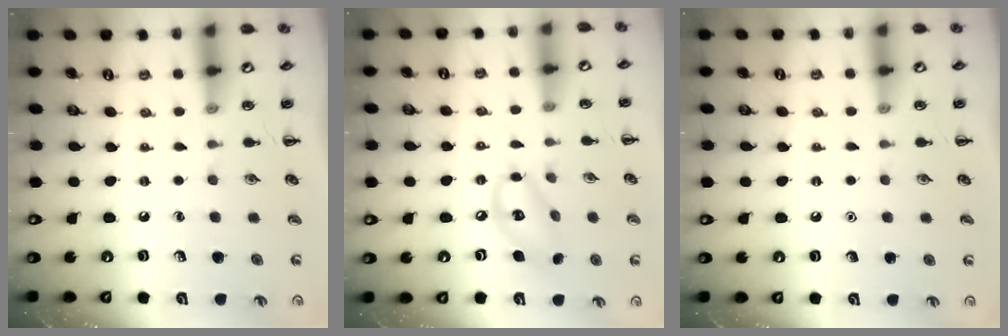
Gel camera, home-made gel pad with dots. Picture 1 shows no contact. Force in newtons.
{"total": 10.7, "press": 10.5, "slide": 2.1}
{"total": 1.6, "press": 1.6, "slide": 0.1}